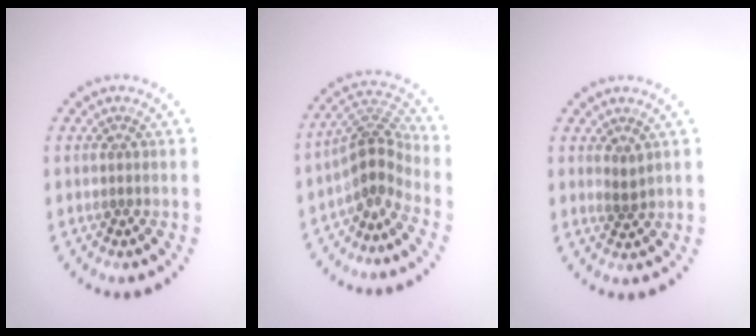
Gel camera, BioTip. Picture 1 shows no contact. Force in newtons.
{"total": 3.5, "press": 2.5, "slide": 2.5}
{"total": 1.0, "press": 0.8, "slide": 0.6}